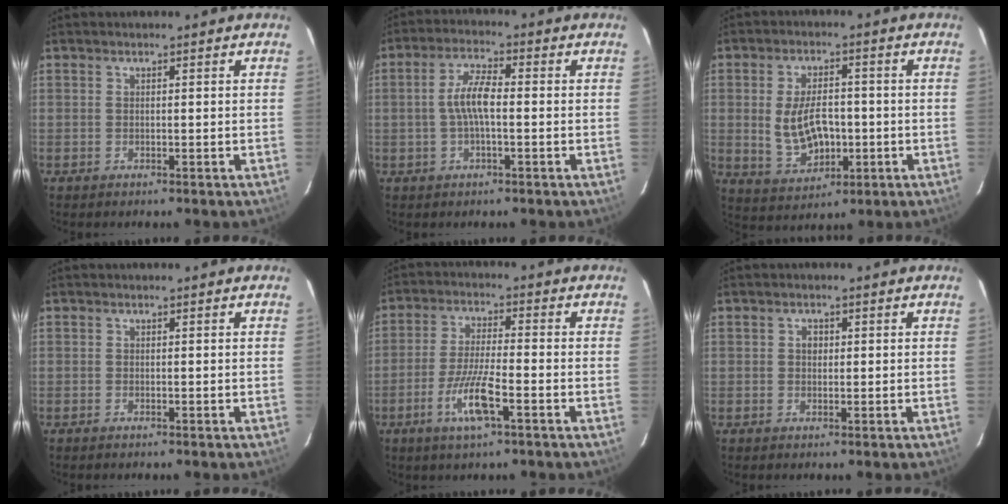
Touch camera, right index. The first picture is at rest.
{"total": 5.8, "force": [-0.5, 1.7, 5.5], "torque": [-0.110, 0.012, -0.010]}
{"total": 9.5, "force": [-1.1, 5.4, 7.7], "torque": [-0.156, -0.004, -0.002]}
{"total": 0.0}
{"total": 8.4, "force": [-4.0, 1.1, 7.3], "torque": [-0.149, -0.009, -0.077]}
{"total": 1.4, "force": [0.2, 1.2, 0.6], "torque": [-0.009, 0.006, 0.002]}